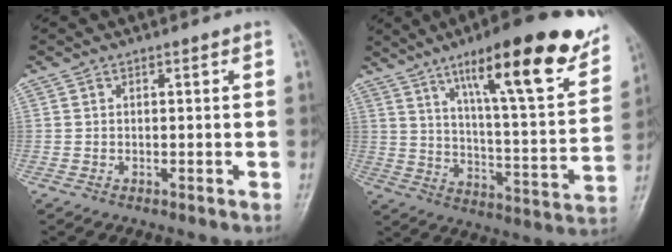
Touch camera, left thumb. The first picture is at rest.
{"total": 24.0, "force": [14.5, 4.7, 18.5], "torque": [-0.245, -0.049, 0.224]}